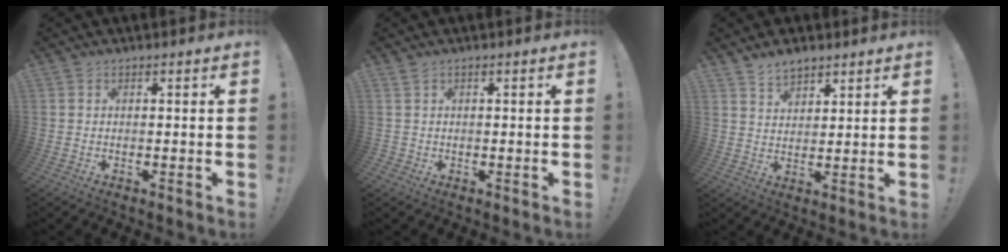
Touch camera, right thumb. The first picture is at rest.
{"total": 1.5, "force": [0.4, 1.4, 0.4], "torque": [-0.011, 0.005, 0.009]}
{"total": 5.7, "force": [4.7, 2.7, 1.7], "torque": [-0.026, -0.026, 0.088]}